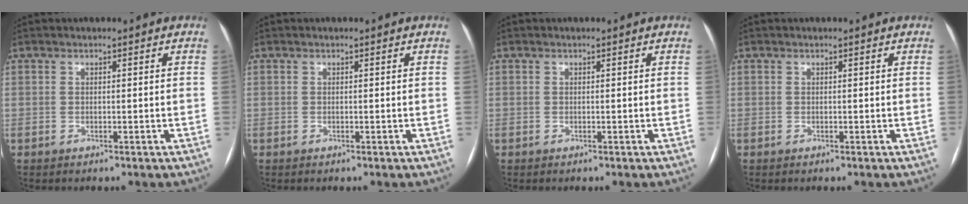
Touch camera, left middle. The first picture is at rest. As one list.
[{"total": 0.0}, {"total": 0.0}, {"total": 0.0}]